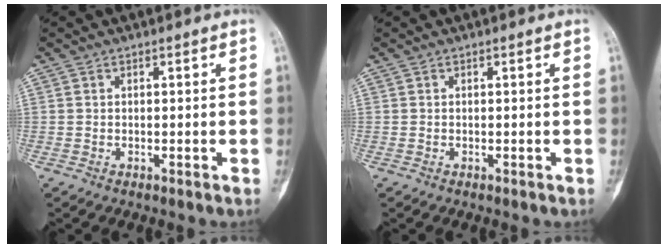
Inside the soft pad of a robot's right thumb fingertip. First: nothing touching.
{"total": 0.0}